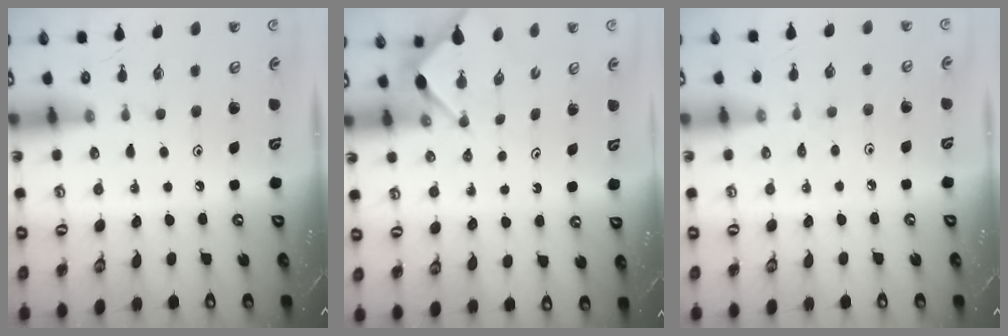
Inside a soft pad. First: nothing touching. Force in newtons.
{"total": 2.9, "press": 2.9, "slide": 0.3}
{"total": 1.9, "press": 1.8, "slide": 0.5}